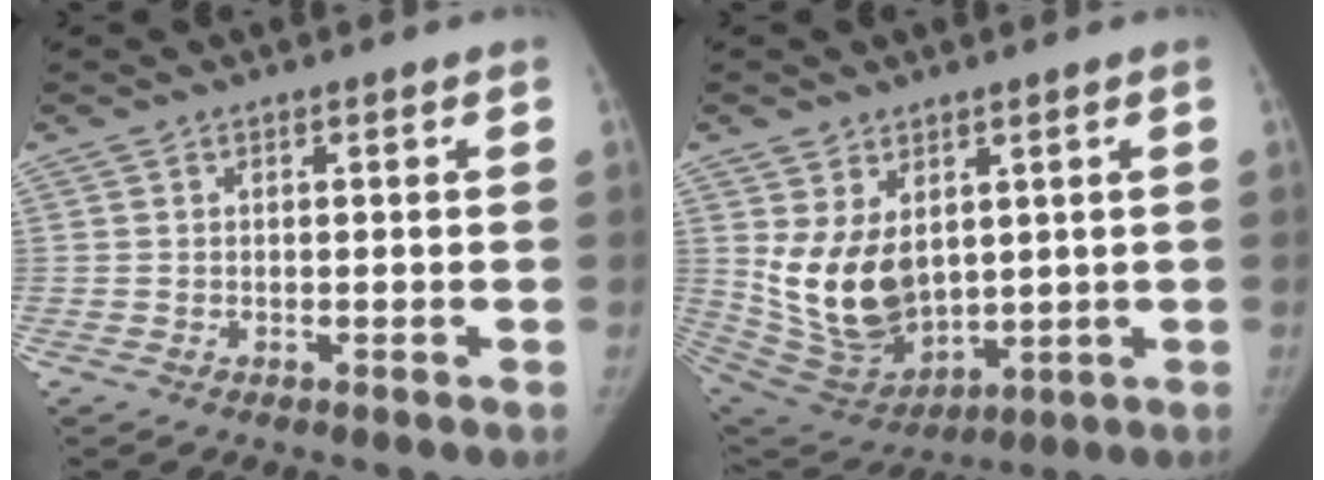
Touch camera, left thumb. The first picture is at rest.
{"total": 13.7, "force": [2.8, 9.3, 9.8], "torque": [-0.154, -0.025, 0.083]}